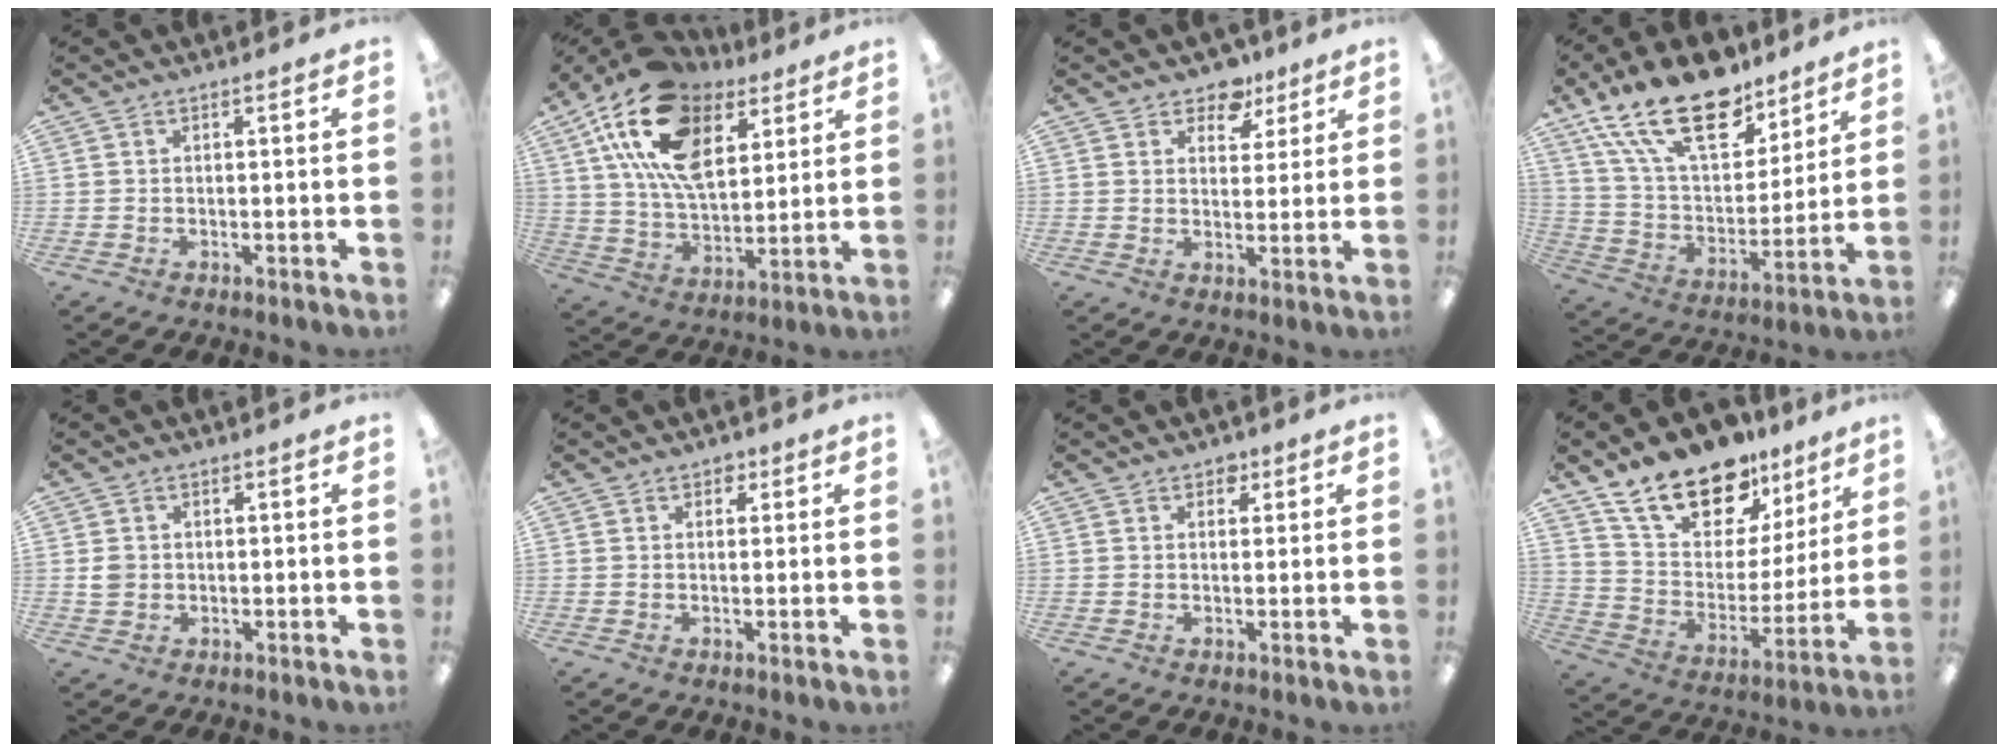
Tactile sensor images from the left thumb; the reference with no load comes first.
{"total": 21.0, "force": [11.1, 11.6, 13.4], "torque": [-0.260, -0.036, 0.199]}
{"total": 7.7, "force": [5.5, 4.7, 2.5], "torque": [-0.029, -0.027, 0.098]}
{"total": 22.9, "force": [15.1, 10.9, 13.2], "torque": [-0.251, -0.080, 0.268]}
{"total": 2.6, "force": [0.3, 2.3, 1.0], "torque": [-0.012, 0.002, 0.003]}
{"total": 2.0, "force": [1.1, 1.6, 0.7], "torque": [-0.007, 0.001, 0.016]}
{"total": 2.4, "force": [1.4, 1.8, 0.8], "torque": [-0.001, -0.002, 0.022]}
{"total": 18.7, "force": [14.5, 9.5, 7.2], "torque": [-0.145, -0.095, 0.266]}